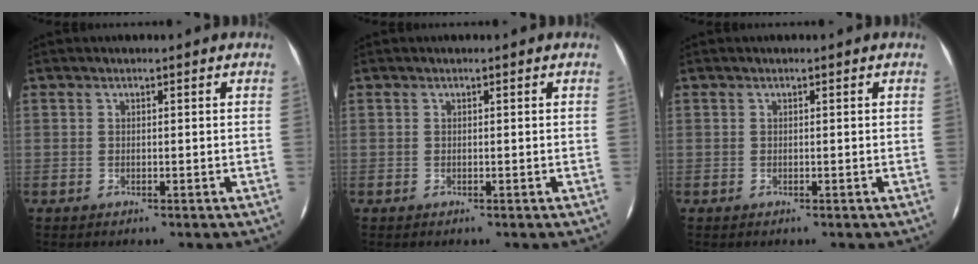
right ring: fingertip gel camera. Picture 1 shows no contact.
{"total": 0.0}
{"total": 0.0}